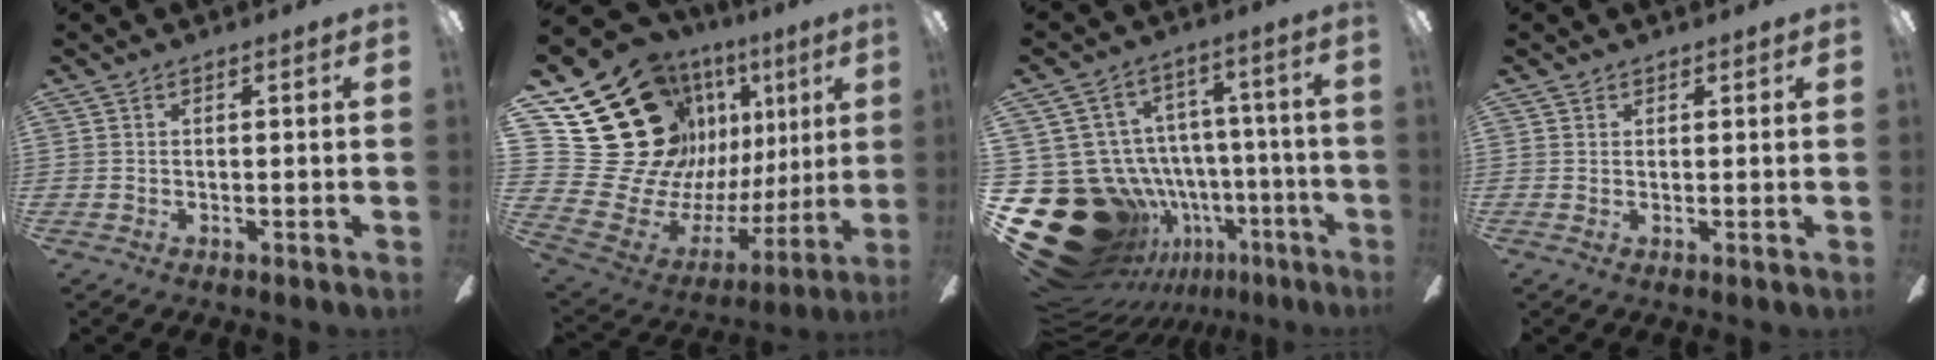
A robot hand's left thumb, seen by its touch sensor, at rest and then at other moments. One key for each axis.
{"total": 29.6, "fx": 12.7, "fy": 21.4, "fz": 16.0, "tx": -0.281, "ty": -0.114, "tz": 0.296}
{"total": 25.9, "fx": -9.7, "fy": 20.4, "fz": 12.6, "tx": -0.232, "ty": 0.031, "tz": -0.083}
{"total": 1.0, "fx": 0.8, "fy": 0.6, "fz": -0.1, "tx": 0.003, "ty": 0.001, "tz": 0.015}